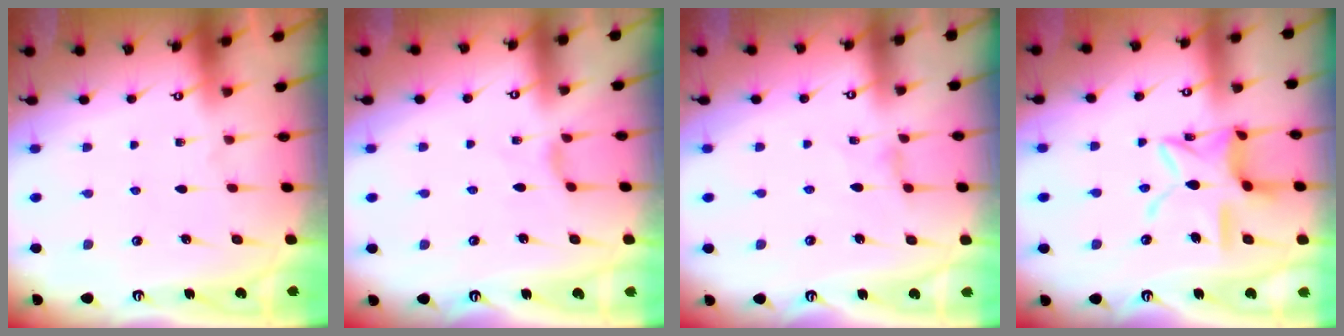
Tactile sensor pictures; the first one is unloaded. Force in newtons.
{"total": 2.0, "press": 1.9, "slide": 0.6}
{"total": 0.9, "press": 0.8, "slide": 0.3}
{"total": 13.4, "press": 13.4, "slide": 0.8}